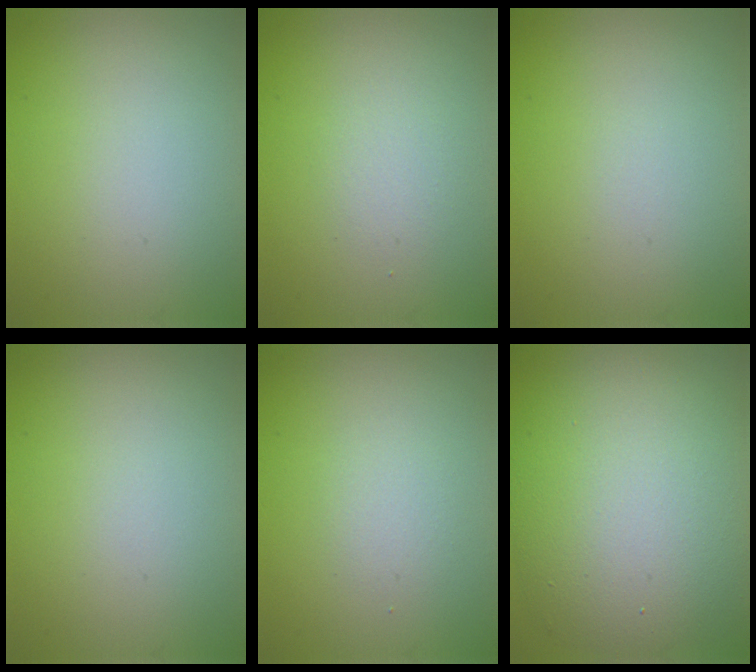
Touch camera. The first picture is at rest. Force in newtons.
{"total": 1.3, "press": 1.3, "slide": 0.0}
{"total": 0.0}
{"total": 0.0}
{"total": 1.2, "press": 1.2, "slide": 0.0}
{"total": 11.6, "press": 11.5, "slide": 0.6}